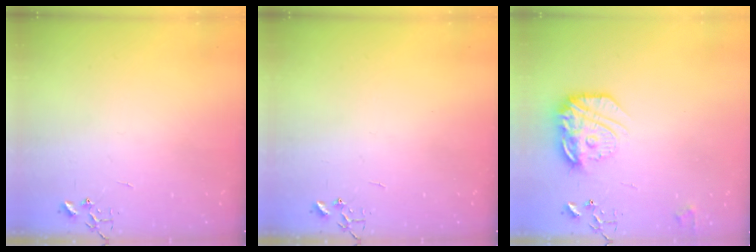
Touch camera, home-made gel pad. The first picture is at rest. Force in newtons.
{"total": 0.0}
{"total": 17.4, "press": 17.3, "slide": 1.2}